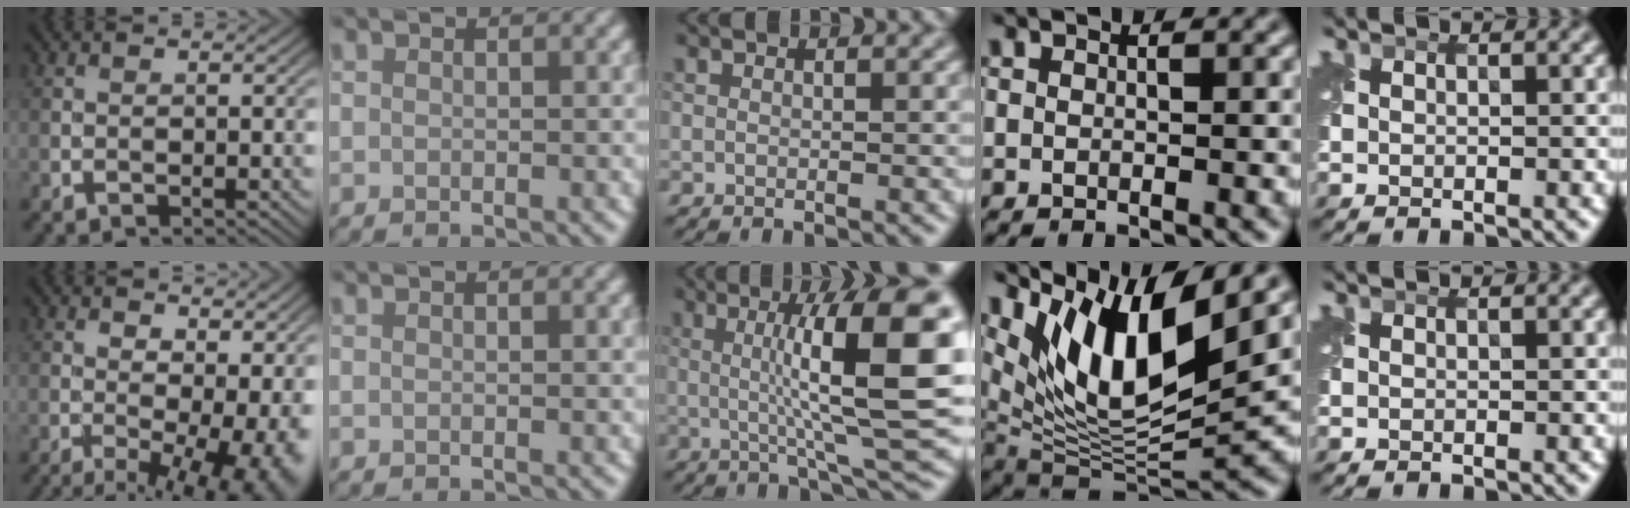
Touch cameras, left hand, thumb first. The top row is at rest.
{"thumb": {"total": 11.9, "force": [-3.5, 4.5, 10.4], "torque": [-0.150, -0.020, -0.040]}, "middle": {"total": 11.6, "force": [1.6, 2.0, 11.3], "torque": [-0.157, 0.007, 0.028]}, "ring": {"total": 11.4, "force": [5.9, 4.0, 8.8], "torque": [-0.154, -0.009, 0.118]}}